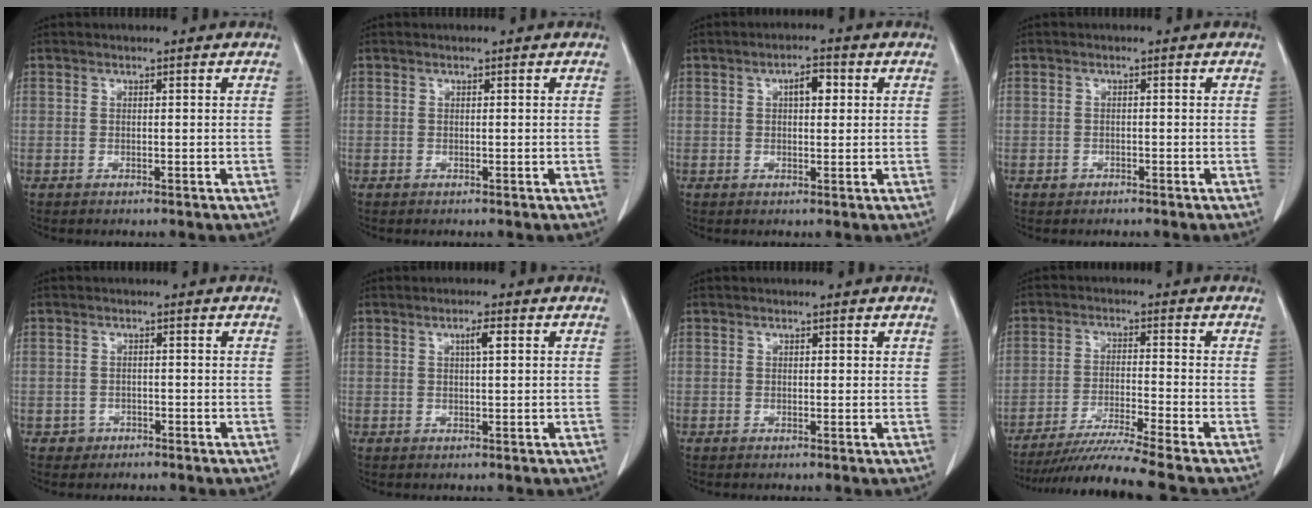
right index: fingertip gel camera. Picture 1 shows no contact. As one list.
[{"total": 0.0}, {"total": 3.4, "force": [1.0, 1.4, 3.0], "torque": [-0.048, 0.009, 0.014]}, {"total": 0.7, "force": [-0.5, 0.5, 0.1], "torque": [-0.003, 0.001, -0.010]}, {"total": 1.7, "force": [-1.0, 1.4, -0.2], "torque": [0.005, 0.009, -0.018]}, {"total": 2.1, "force": [0.8, 0.2, 2.0], "torque": [-0.036, 0.002, 0.012]}, {"total": 0.8, "force": [0.4, 0.4, 0.5], "torque": [-0.002, -0.001, 0.003]}, {"total": 10.2, "force": [-8.8, -2.9, 4.3], "torque": [-0.067, -0.028, -0.152]}]